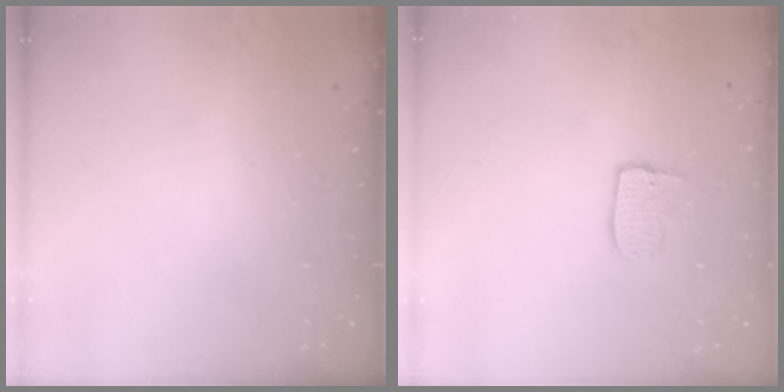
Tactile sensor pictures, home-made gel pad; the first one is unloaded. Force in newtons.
{"total": 6.8, "press": 6.8, "slide": 0.1}